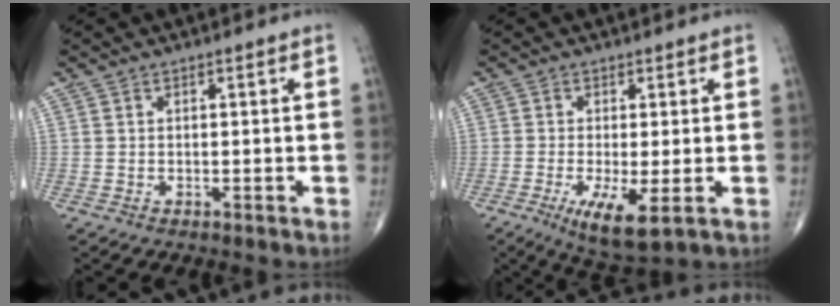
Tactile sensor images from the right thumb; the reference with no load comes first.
{"total": 7.6, "force": [-2.4, 1.9, 6.9], "torque": [-0.126, -0.021, -0.037]}